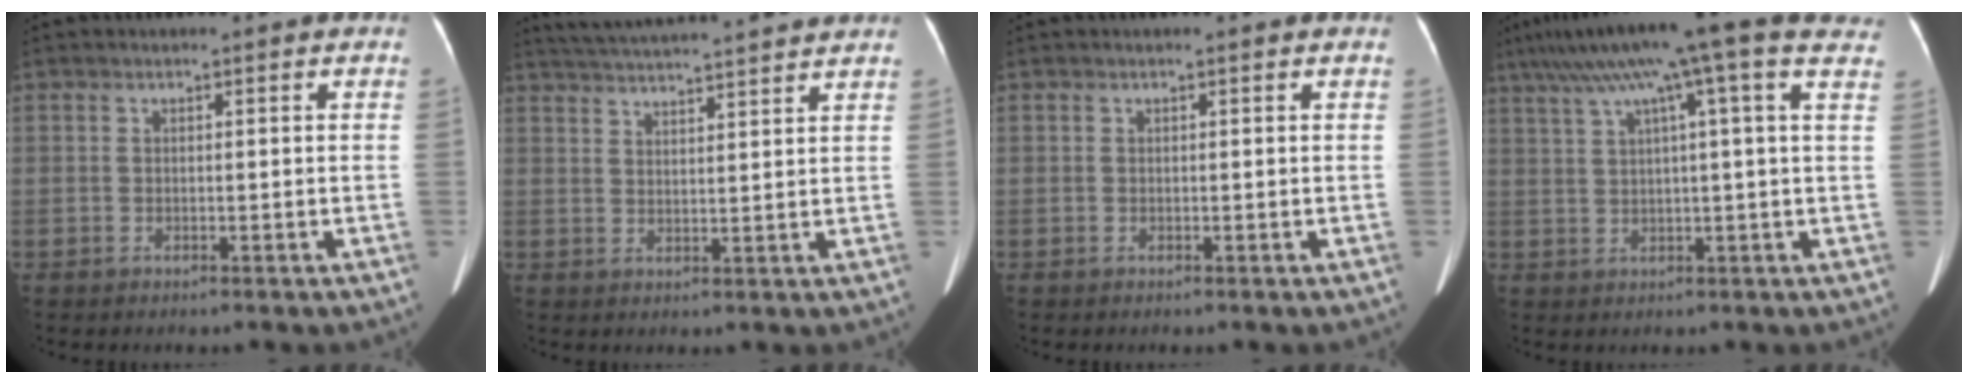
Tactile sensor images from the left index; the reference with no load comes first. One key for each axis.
{"total": 15.0, "fx": 13.9, "fy": -0.2, "fz": 5.5, "tx": -0.105, "ty": 0.021, "tz": 0.199}
{"total": 0.0}
{"total": 19.7, "fx": 14.4, "fy": 0.4, "fz": 13.5, "tx": -0.235, "ty": 0.047, "tz": 0.188}